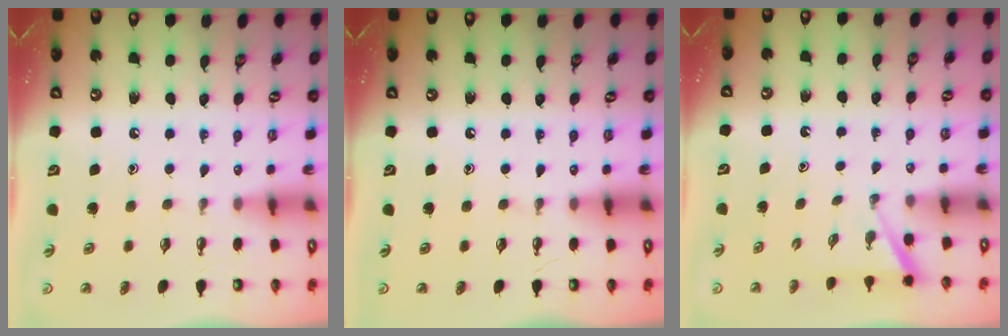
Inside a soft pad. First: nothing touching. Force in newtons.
{"total": 0.0}
{"total": 1.2, "press": 1.2, "slide": 0.1}